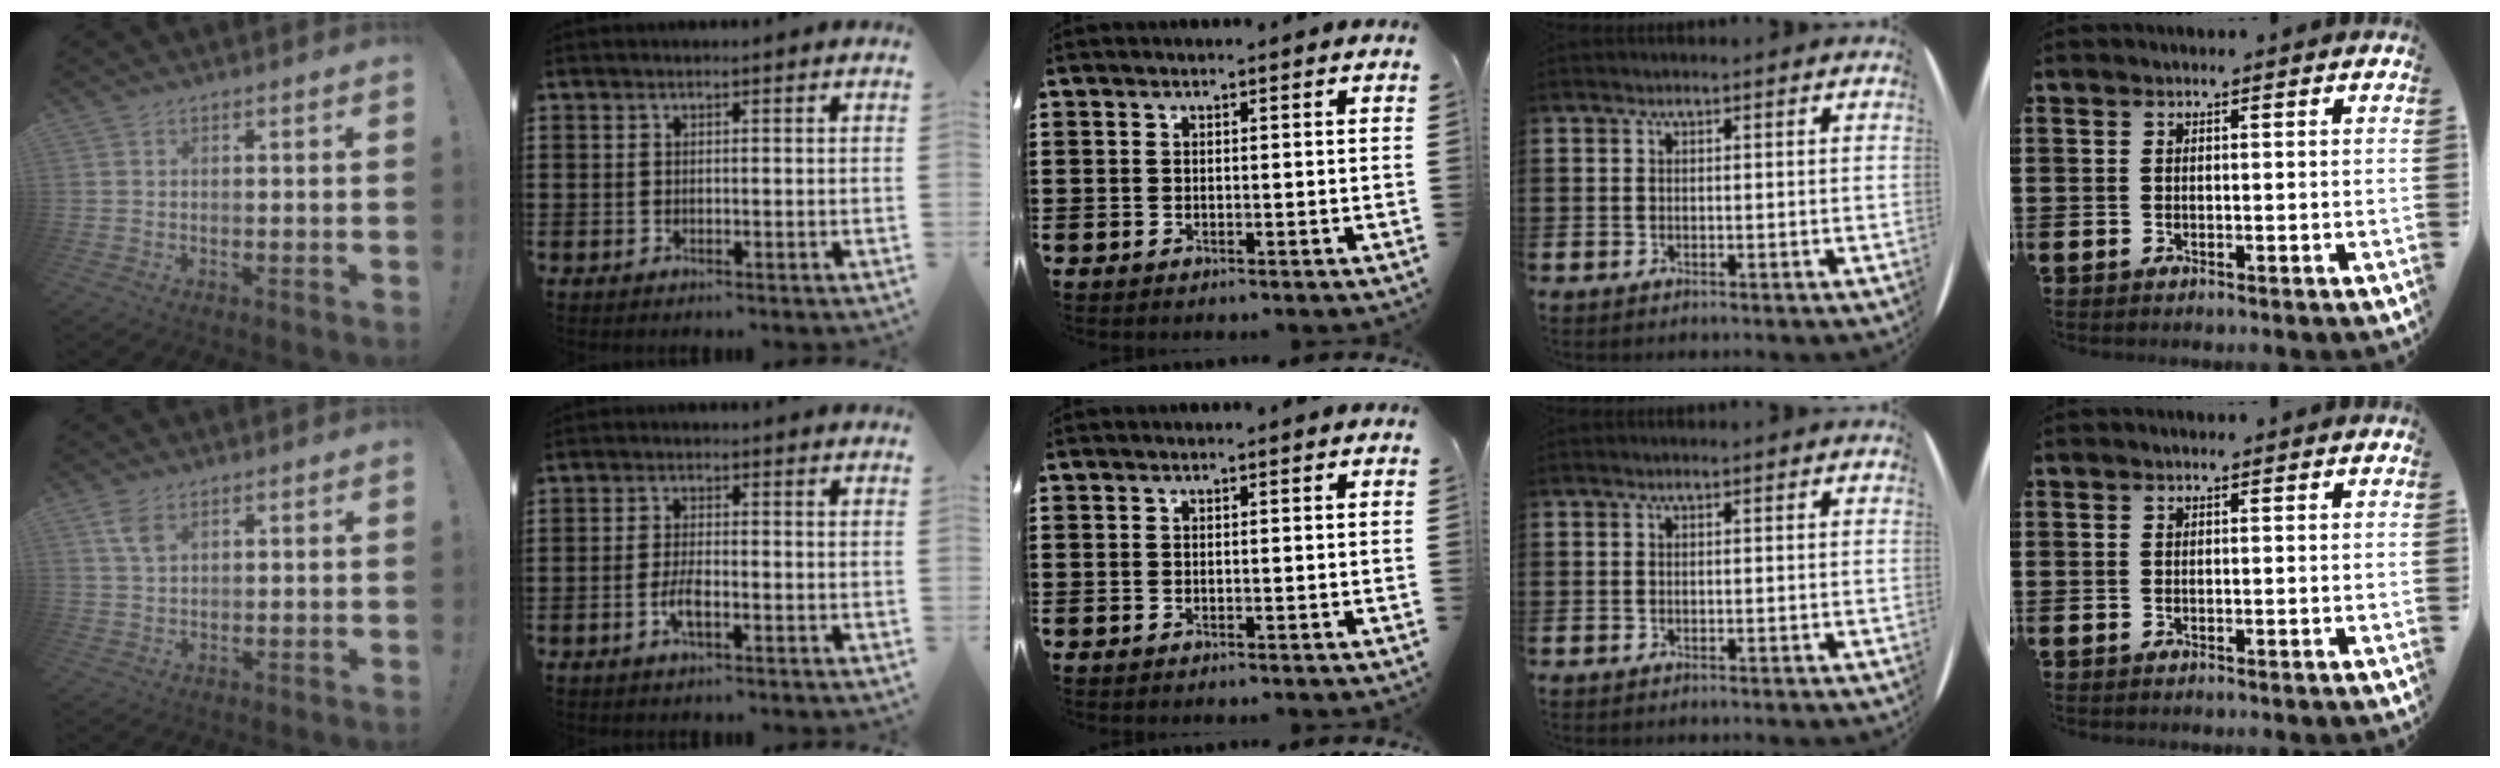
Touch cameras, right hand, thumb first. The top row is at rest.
{"thumb": {"total": 4.6, "force": [2.4, 2.3, 3.2], "torque": [-0.051, -0.008, 0.042]}, "index": {"total": 3.2, "force": [-1.3, 0.9, 2.8], "torque": [-0.063, -0.002, -0.027]}}